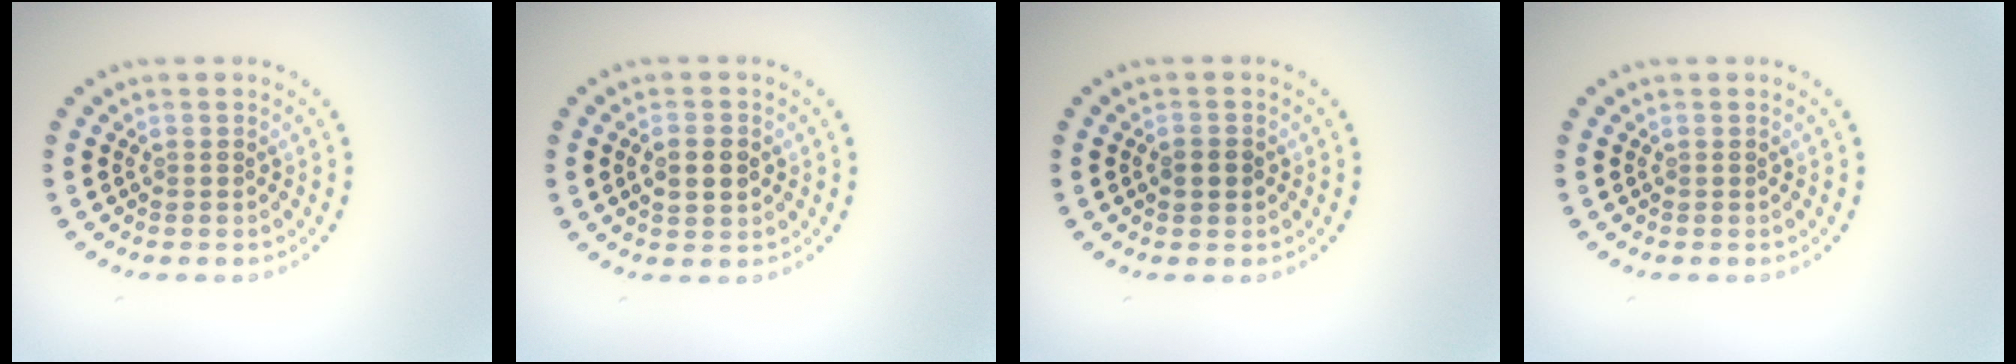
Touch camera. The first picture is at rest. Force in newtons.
{"total": 2.3, "press": 2.3, "slide": 0.2}
{"total": 1.5, "press": 1.5, "slide": 0.2}
{"total": 0.0}